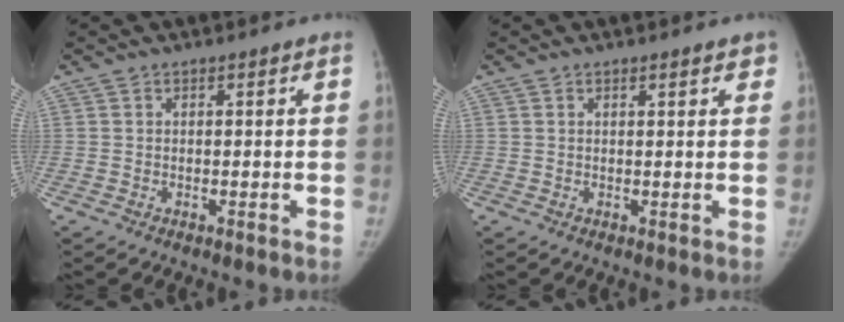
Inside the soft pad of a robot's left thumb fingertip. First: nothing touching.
{"total": 2.1, "force": [1.4, 0.5, 1.5], "torque": [-0.010, -0.001, 0.015]}